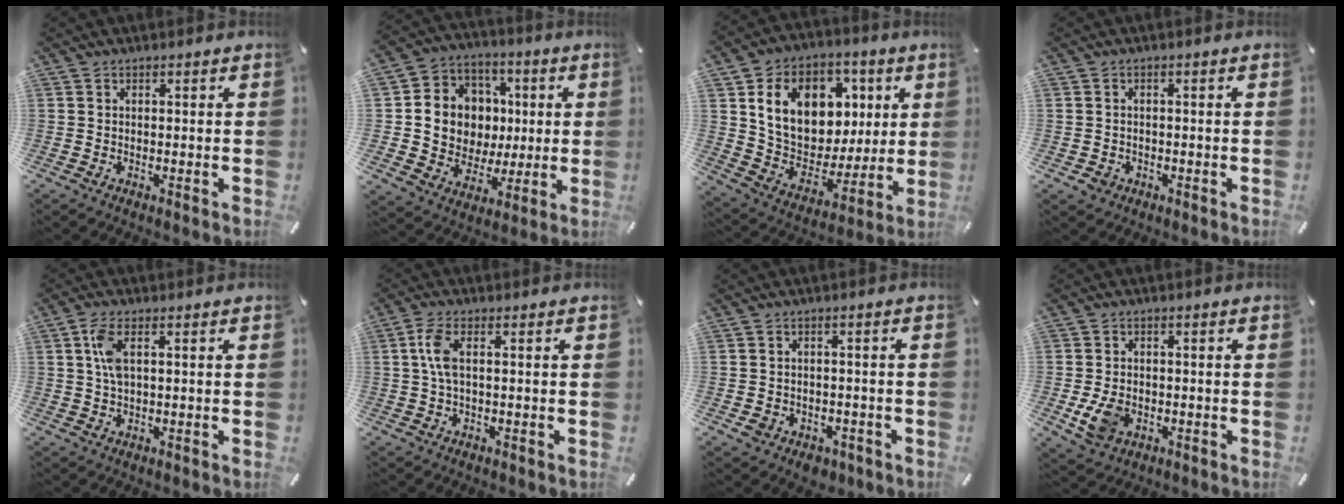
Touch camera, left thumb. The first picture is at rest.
{"total": 12.8, "force": [0.6, 12.6, 2.4], "torque": [-0.033, -0.007, 0.029]}
{"total": 18.1, "force": [6.2, 14.0, 9.8], "torque": [-0.170, -0.009, 0.125]}
{"total": 2.2, "force": [-0.8, 1.9, 0.8], "torque": [-0.013, 0.005, -0.017]}
{"total": 5.1, "force": [1.2, 1.9, 4.5], "torque": [-0.109, 0.001, 0.015]}
{"total": 5.0, "force": [0.5, 1.7, 4.6], "torque": [-0.104, -0.001, 0.004]}
{"total": 3.8, "force": [-1.7, 3.2, 1.2], "torque": [-0.018, 0.008, -0.028]}
{"total": 6.7, "force": [-1.4, 5.2, 4.0], "torque": [-0.081, -0.003, -0.029]}